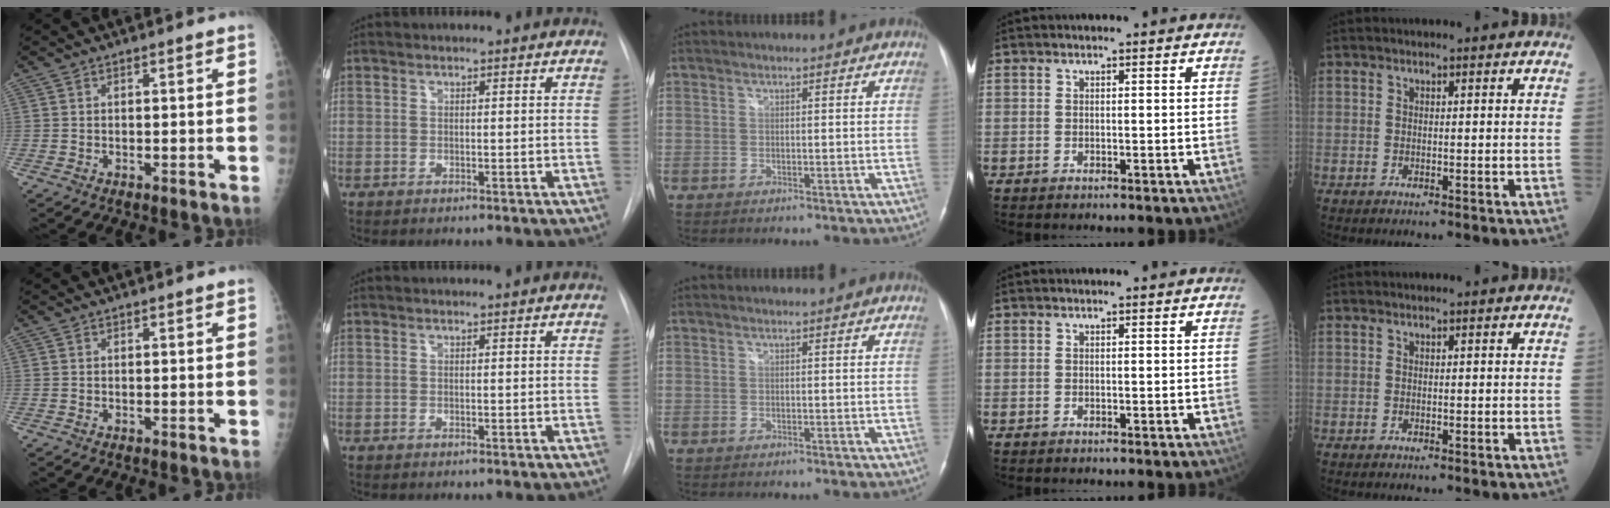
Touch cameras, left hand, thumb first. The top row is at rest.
{}